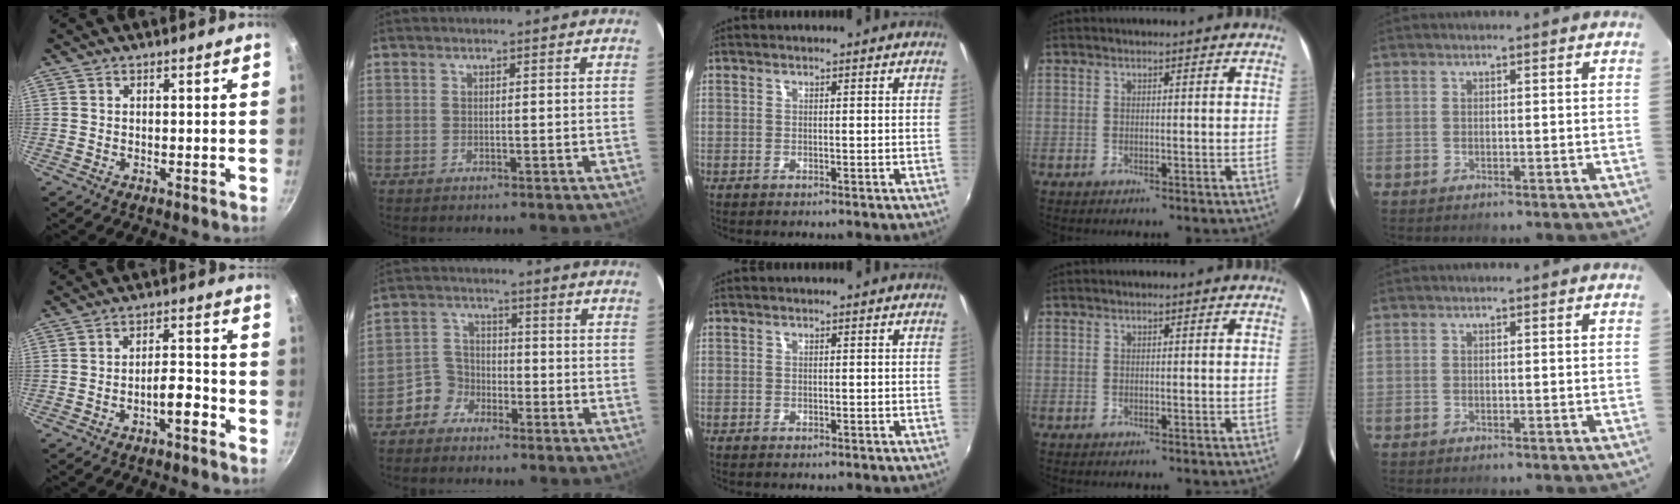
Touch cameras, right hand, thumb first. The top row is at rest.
{"thumb": {"total": 5.0, "force": [-2.8, 1.6, 3.8], "torque": [-0.052, 0.031, -0.043]}, "index": {"total": 5.3, "force": [-3.4, 4.0, 0.2], "torque": [-0.007, 0.028, -0.069]}}